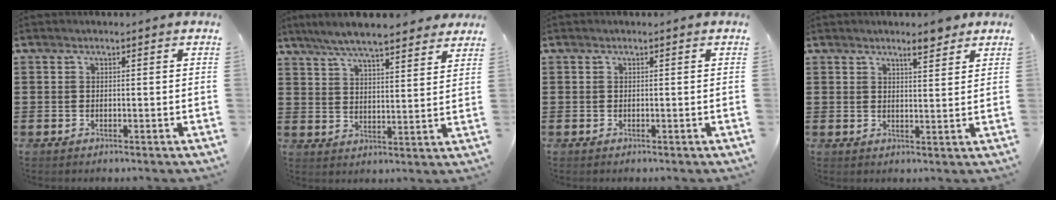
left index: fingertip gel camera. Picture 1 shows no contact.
{"total": 6.6, "force": [6.0, 0.6, 2.7], "torque": [-0.075, -0.018, 0.107]}
{"total": 0.0}
{"total": 4.0, "force": [3.4, 0.8, 2.1], "torque": [-0.032, -0.010, 0.057]}